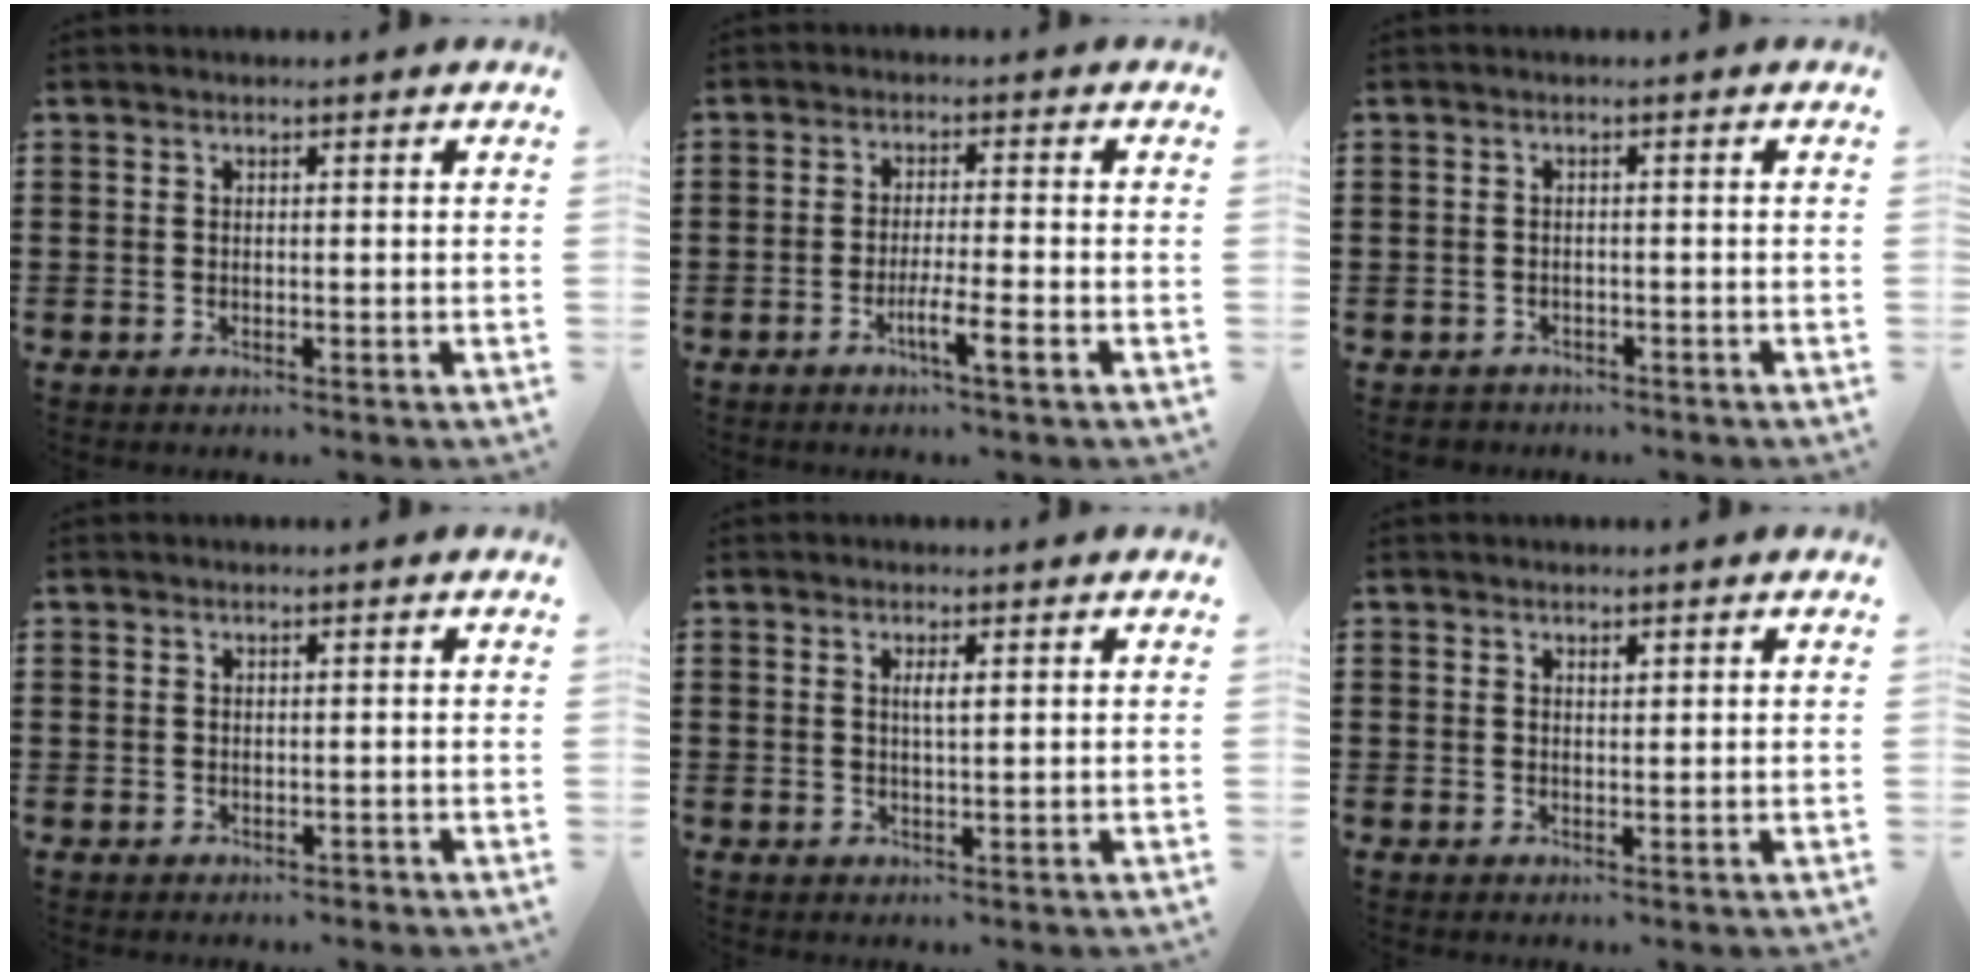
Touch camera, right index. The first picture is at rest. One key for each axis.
{"total": 4.3, "fx": -2.2, "fy": 0.2, "fz": 3.7, "tx": -0.062, "ty": -0.006, "tz": -0.038}
{"total": 1.2, "fx": -1.1, "fy": 0.5, "fz": -0.1, "tx": -0.003, "ty": 0.003, "tz": -0.026}
{"total": 0.7, "fx": -0.1, "fy": 0.6, "fz": 0.1, "tx": -0.003, "ty": 0.003, "tz": -0.003}
{"total": 1.6, "fx": 0.5, "fy": 0.2, "fz": 1.6, "tx": -0.031, "ty": 0.001, "tz": 0.006}
{"total": 0.9, "fx": 0.7, "fy": 0.4, "fz": 0.3, "tx": -0.008, "ty": 0.002, "tz": 0.014}